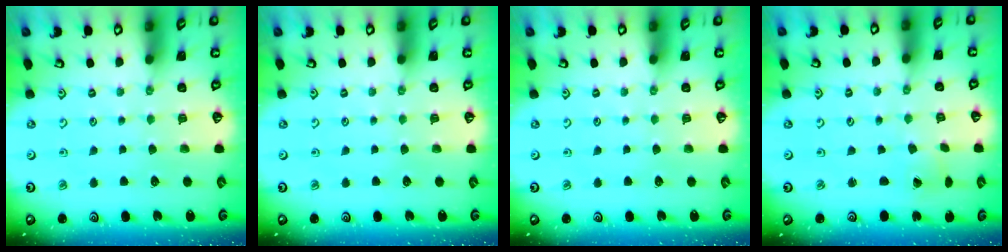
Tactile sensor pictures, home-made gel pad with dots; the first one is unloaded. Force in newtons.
{"total": 0.0}
{"total": 0.0}
{"total": 0.9, "press": 0.9, "slide": 0.0}